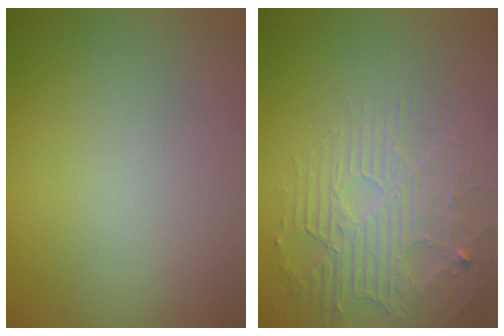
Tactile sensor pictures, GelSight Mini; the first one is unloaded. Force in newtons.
{"total": 4.2, "press": 3.9, "slide": 1.7}